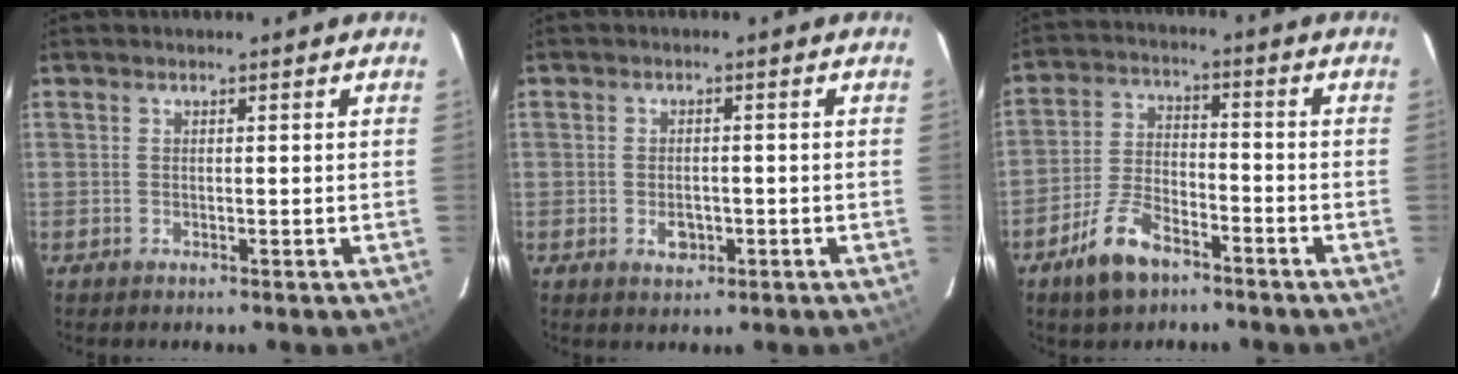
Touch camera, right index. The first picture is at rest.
{"total": 3.1, "force": [-1.1, 2.2, 1.9], "torque": [-0.035, -0.001, -0.015]}
{"total": 9.4, "force": [-6.4, 4.2, 5.4], "torque": [-0.122, 0.004, -0.117]}